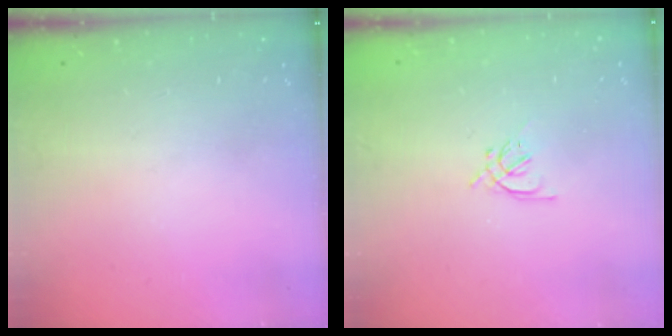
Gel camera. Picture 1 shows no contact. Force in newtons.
{"total": 2.0, "press": 1.9, "slide": 0.5}